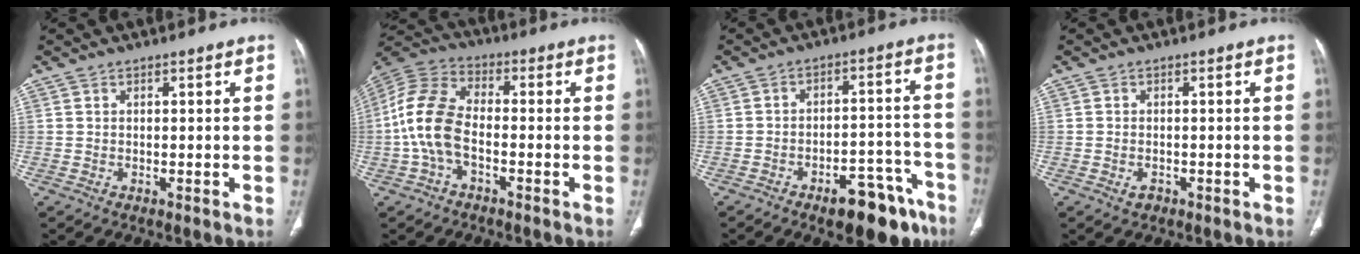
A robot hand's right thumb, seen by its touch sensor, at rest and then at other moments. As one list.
[{"total": 11.8, "force": [-2.5, 6.9, 9.2], "torque": [-0.199, 0.035, -0.057]}, {"total": 13.2, "force": [-8.7, 5.6, 8.2], "torque": [-0.075, 0.070, -0.119]}, {"total": 1.6, "force": [-0.8, 1.1, 0.8], "torque": [-0.013, 0.005, -0.009]}]